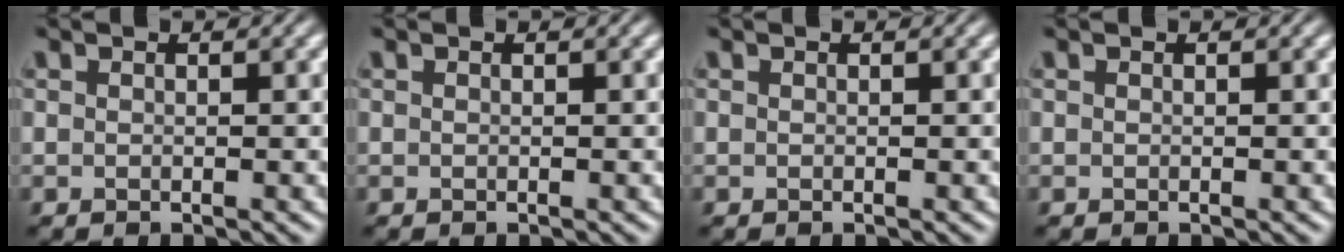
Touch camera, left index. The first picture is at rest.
{"total": 0.0}
{"total": 0.0}
{"total": 0.0}